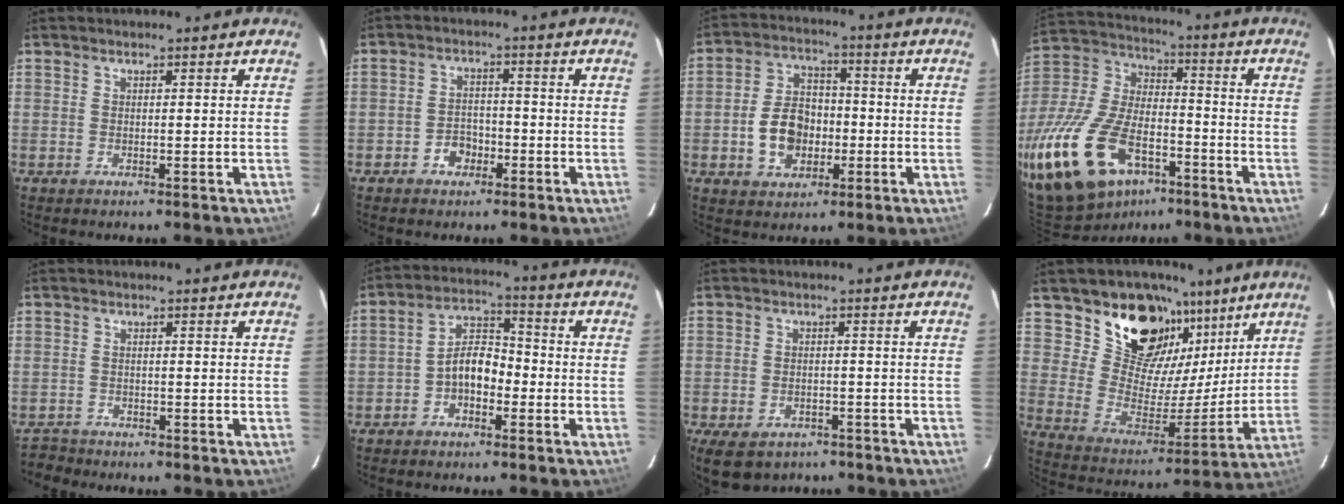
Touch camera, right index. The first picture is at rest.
{"total": 4.1, "force": [-2.3, 3.0, 1.5], "torque": [-0.034, 0.011, -0.032]}
{"total": 10.0, "force": [-2.4, 7.4, 6.2], "torque": [-0.128, 0.025, -0.031]}
{"total": 28.7, "force": [-15.2, 15.5, 18.7], "torque": [-0.425, -0.023, -0.258]}
{"total": 3.0, "force": [-2.6, 1.6, -0.5], "torque": [-0.004, 0.007, -0.052]}
{"total": 6.5, "force": [-2.6, 4.0, 4.4], "torque": [-0.081, 0.024, -0.044]}
{"total": 10.4, "force": [-6.8, 6.5, 4.5], "torque": [-0.107, -0.003, -0.094]}
{"total": 18.9, "force": [12.2, 12.2, 7.7], "torque": [-0.146, 0.001, 0.228]}